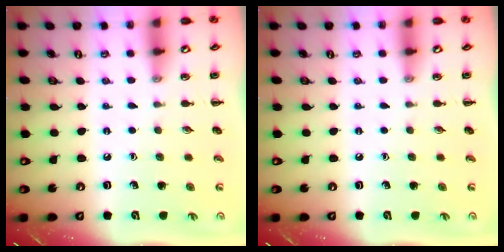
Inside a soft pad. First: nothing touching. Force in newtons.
{"total": 0.0}